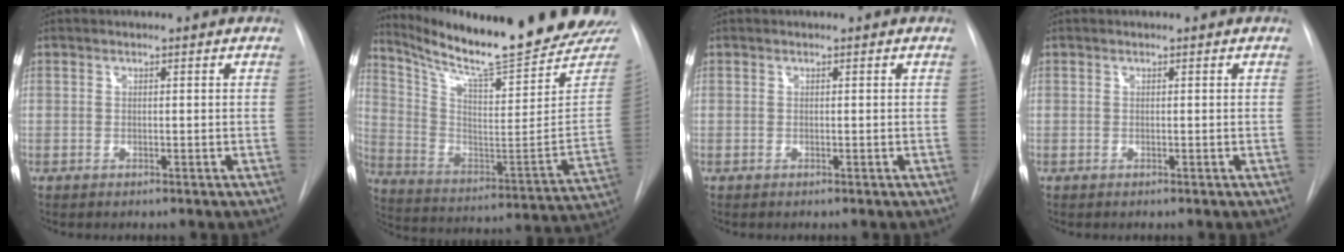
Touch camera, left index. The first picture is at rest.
{"total": 25.2, "force": [22.5, 1.3, 11.4], "torque": [-0.190, -0.102, 0.320]}
{"total": 0.0}
{"total": 0.0}